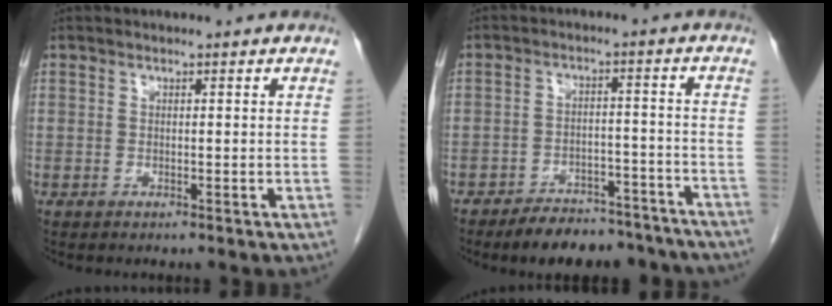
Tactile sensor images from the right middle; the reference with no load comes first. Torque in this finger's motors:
{"motor_torque": [1.11, -1.02, 0.12, 0.06]}